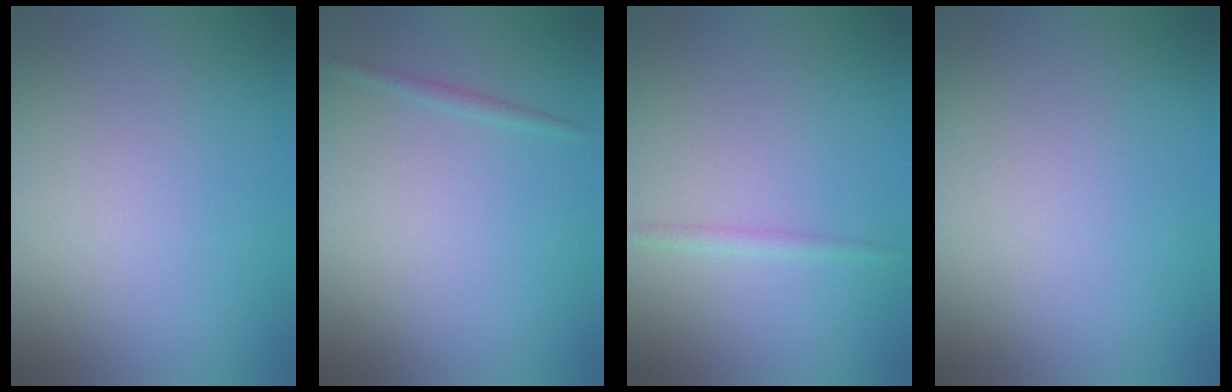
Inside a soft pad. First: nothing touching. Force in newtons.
{"total": 0.8, "press": 0.8, "slide": 0.1}
{"total": 1.0, "press": 1.0, "slide": 0.1}
{"total": 0.0}